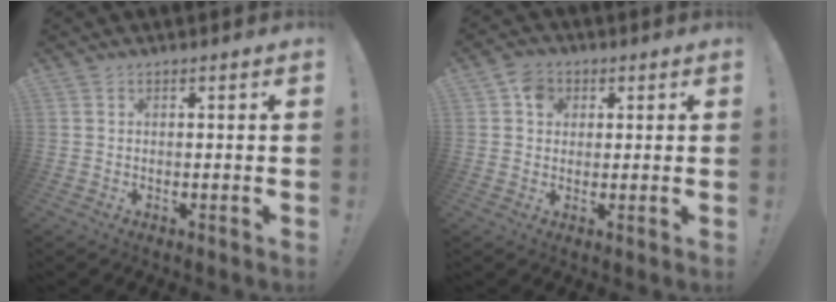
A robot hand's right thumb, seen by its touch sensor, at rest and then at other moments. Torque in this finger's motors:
{"motor_torque": [-0.03, 0.24, 0.06, -0.11, 0.00]}